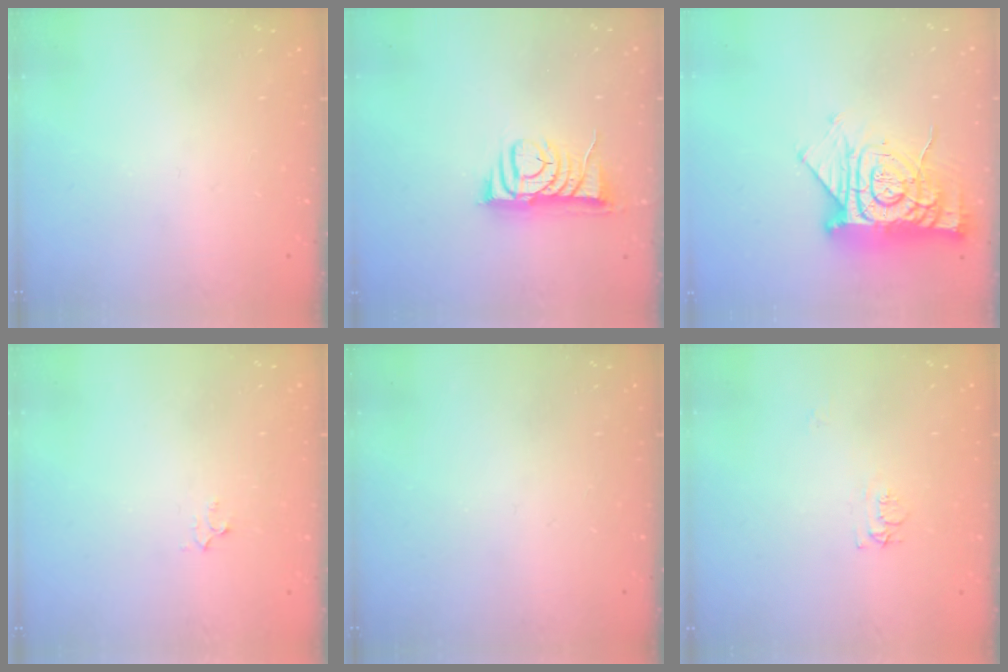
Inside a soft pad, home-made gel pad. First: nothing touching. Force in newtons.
{"total": 9.0, "press": 8.9, "slide": 0.5}
{"total": 15.5, "press": 15.5, "slide": 1.4}
{"total": 3.0, "press": 3.0, "slide": 0.5}
{"total": 0.0}
{"total": 6.2, "press": 6.2, "slide": 0.6}